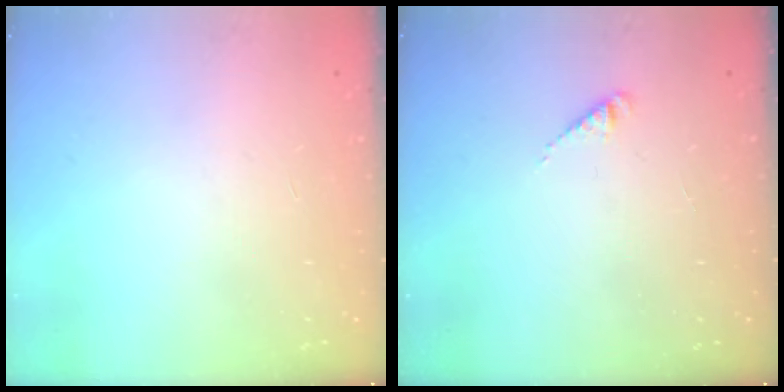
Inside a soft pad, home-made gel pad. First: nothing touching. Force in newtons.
{"total": 2.3, "press": 2.3, "slide": 0.4}